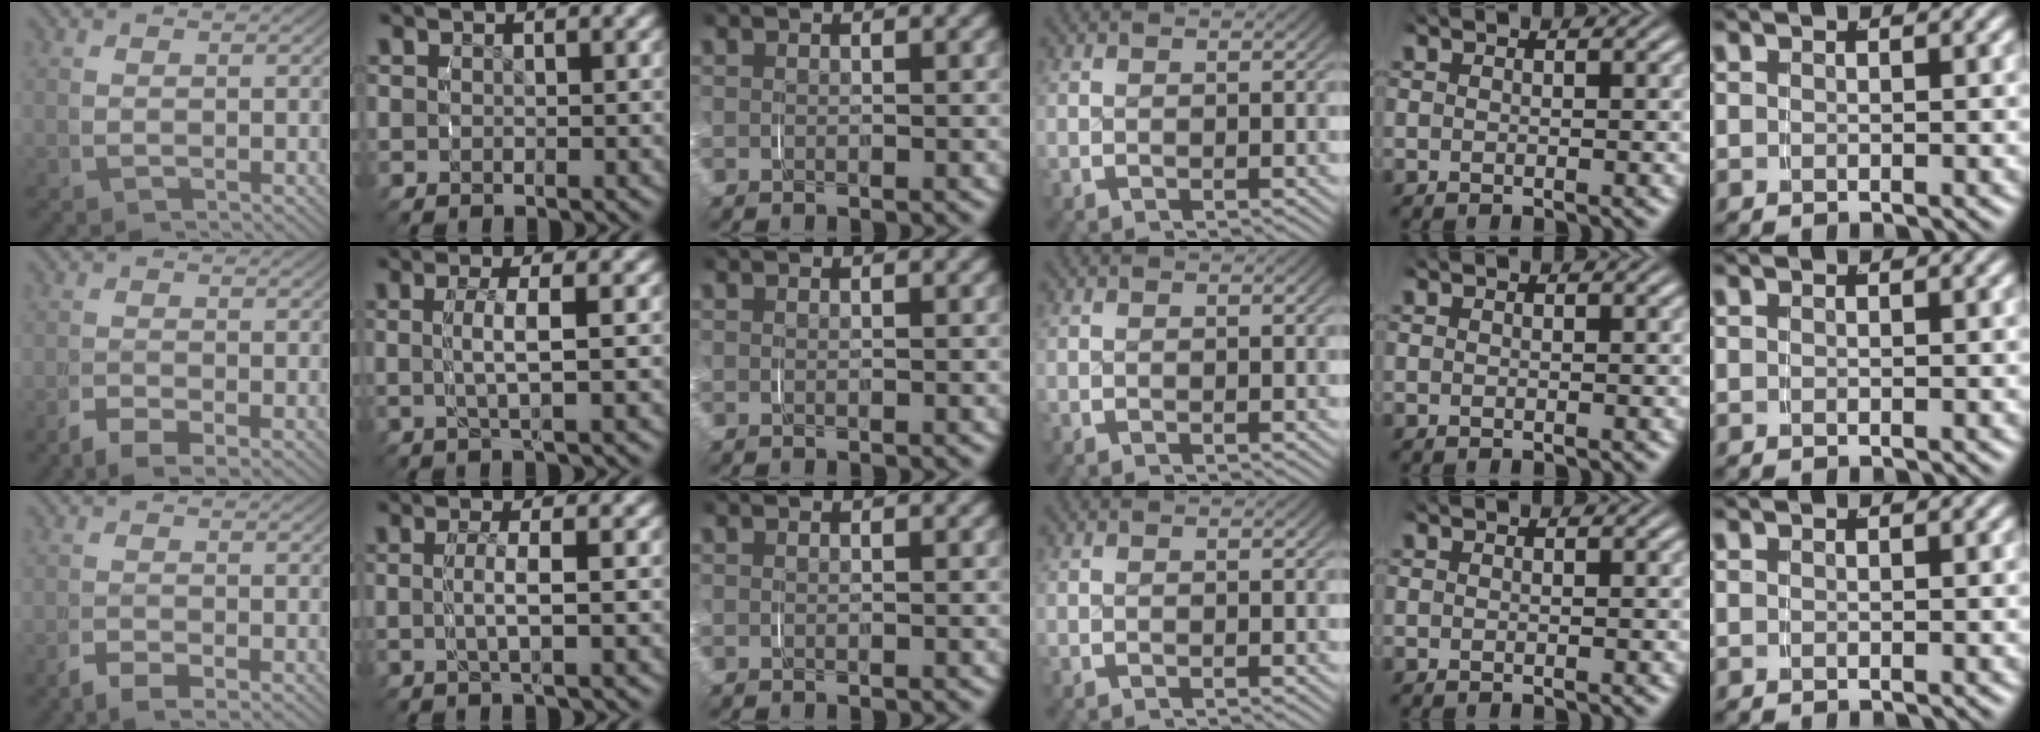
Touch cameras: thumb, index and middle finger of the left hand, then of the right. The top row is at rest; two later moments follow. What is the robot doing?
{"motion": "grasp_and_lifting", "object": "map"}